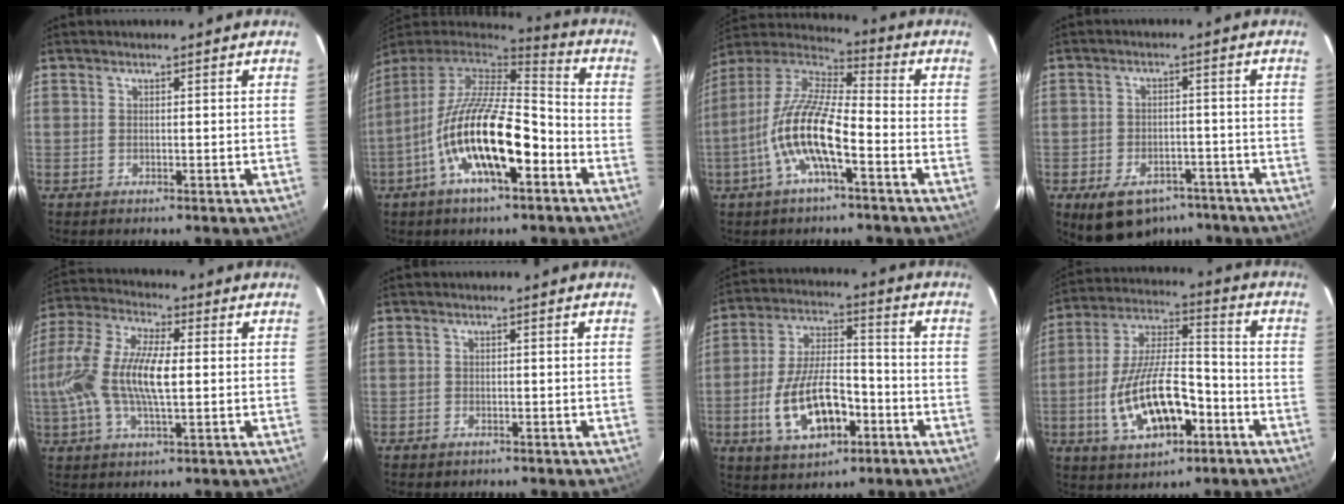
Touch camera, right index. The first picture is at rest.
{"total": 19.4, "force": [-7.3, 6.7, 16.8], "torque": [-0.310, -0.015, -0.136]}
{"total": 14.4, "force": [-5.5, 3.6, 12.8], "torque": [-0.258, -0.004, -0.112]}
{"total": 11.8, "force": [-7.8, 7.1, 5.2], "torque": [-0.111, 0.011, -0.098]}
{"total": 15.4, "force": [-0.6, 5.4, 14.4], "torque": [-0.298, 0.009, -0.017]}
{"total": 1.4, "force": [-0.9, 1.0, 0.3], "torque": [-0.007, 0.002, -0.011]}
{"total": 14.9, "force": [-5.5, 7.2, 11.8], "torque": [-0.238, 0.005, -0.083]}
{"total": 17.3, "force": [-6.3, 7.6, 14.2], "torque": [-0.290, 0.002, -0.099]}